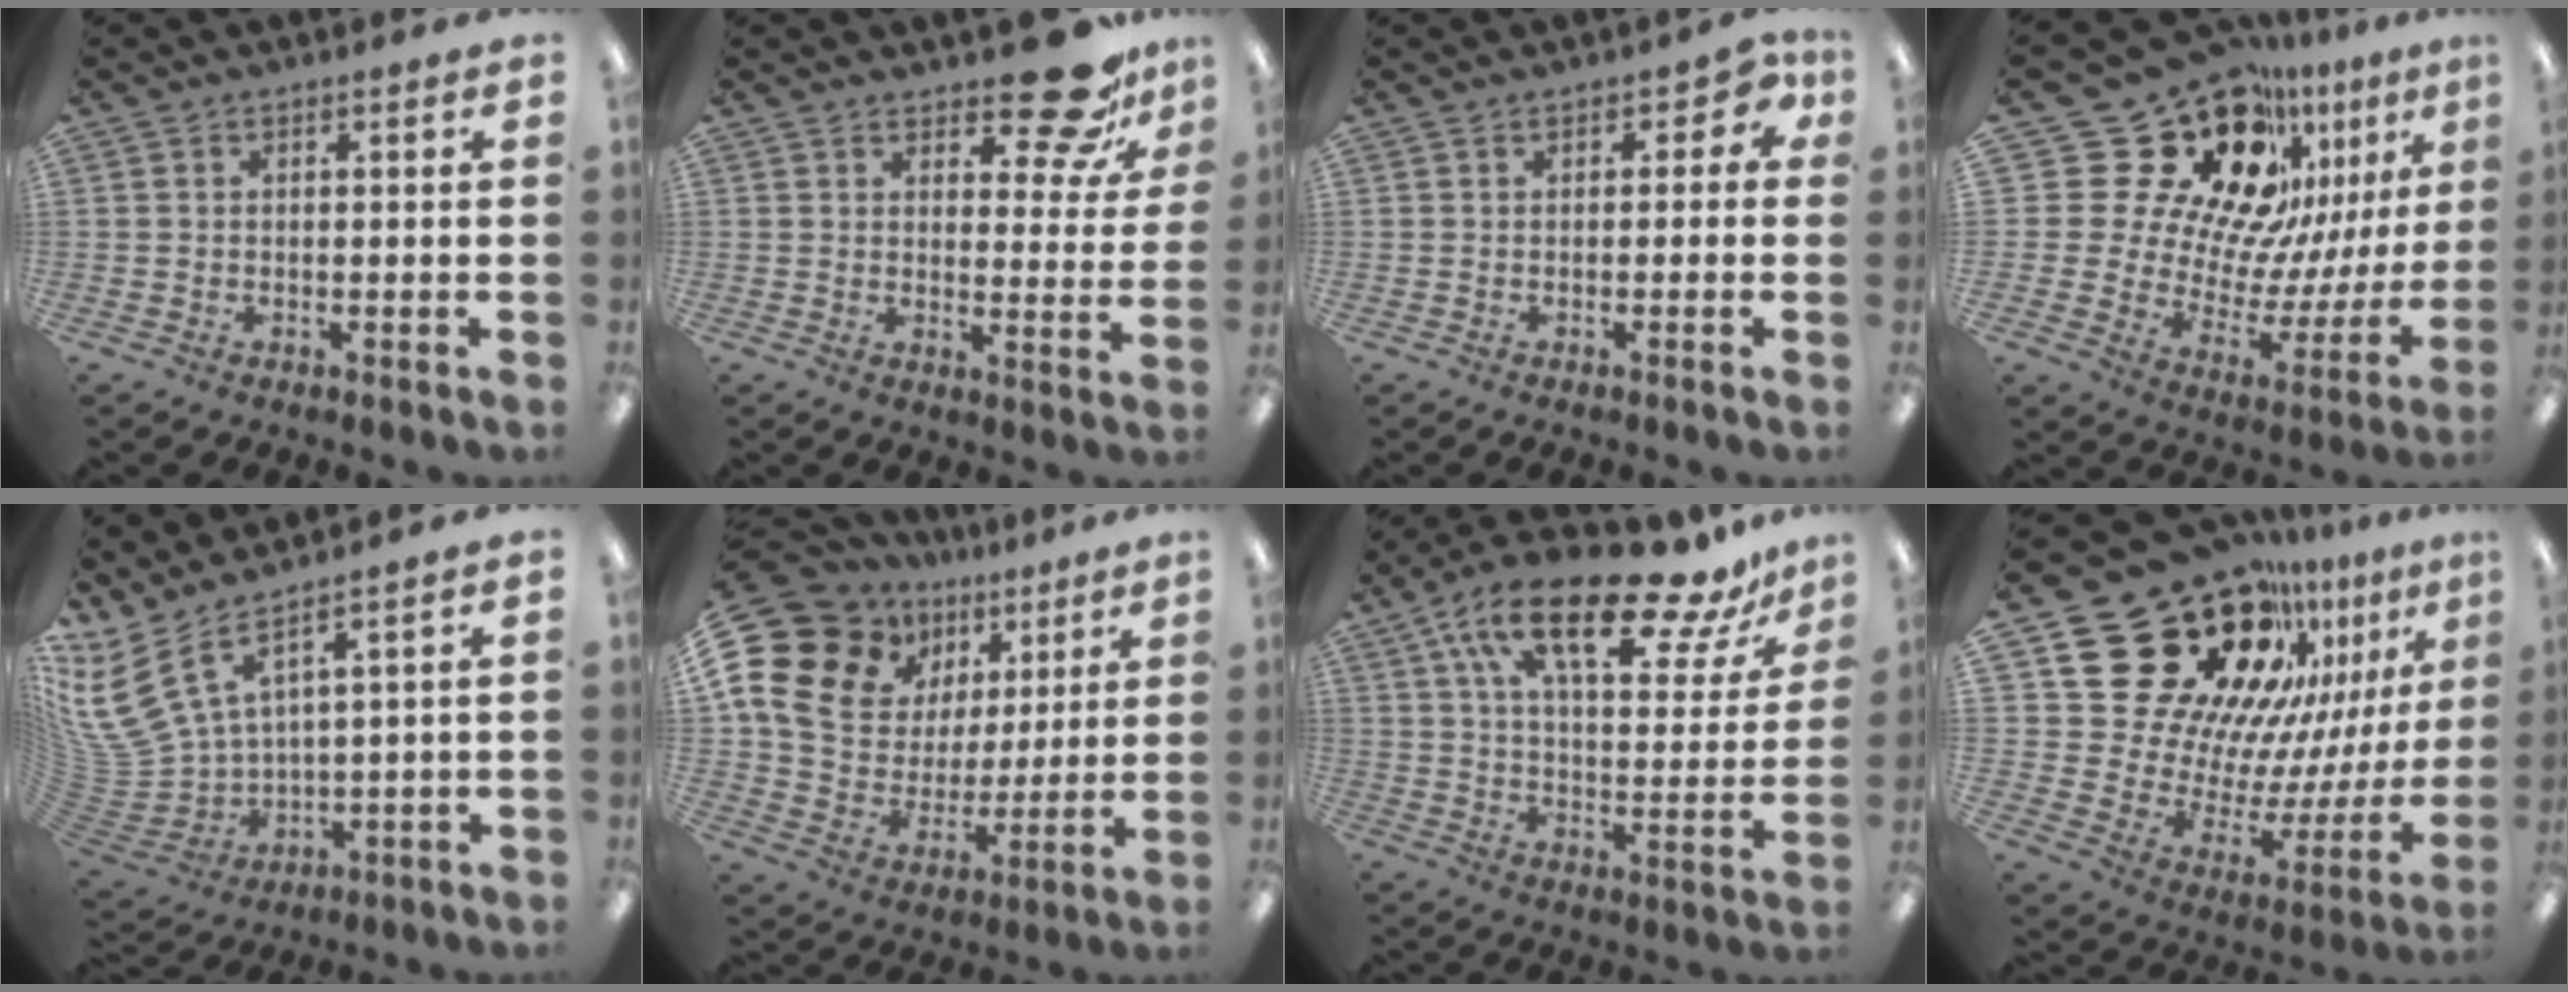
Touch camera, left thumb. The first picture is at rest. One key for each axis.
{"total": 14.0, "fx": 10.3, "fy": 5.3, "fz": 7.9, "tx": -0.095, "ty": -0.066, "tz": 0.172}
{"total": 2.9, "fx": 0.5, "fy": 2.1, "fz": 2.0, "tx": -0.022, "ty": 0.003, "tz": 0.005}
{"total": 27.4, "fx": 17.1, "fy": 17.3, "fz": 12.7, "tx": -0.208, "ty": -0.143, "tz": 0.333}
{"total": 12.6, "fx": 7.1, "fy": 6.7, "fz": 7.9, "tx": -0.200, "ty": -0.053, "tz": 0.137}
{"total": 19.0, "fx": 8.5, "fy": 14.8, "fz": 8.2, "tx": -0.178, "ty": -0.045, "tz": 0.172}
{"total": 22.8, "fx": 15.1, "fy": 8.0, "fz": 15.1, "tx": -0.251, "ty": -0.085, "tz": 0.249}
{"total": 28.7, "fx": 19.1, "fy": 17.7, "fz": 12.0, "tx": -0.160, "ty": -0.166, "tz": 0.387}